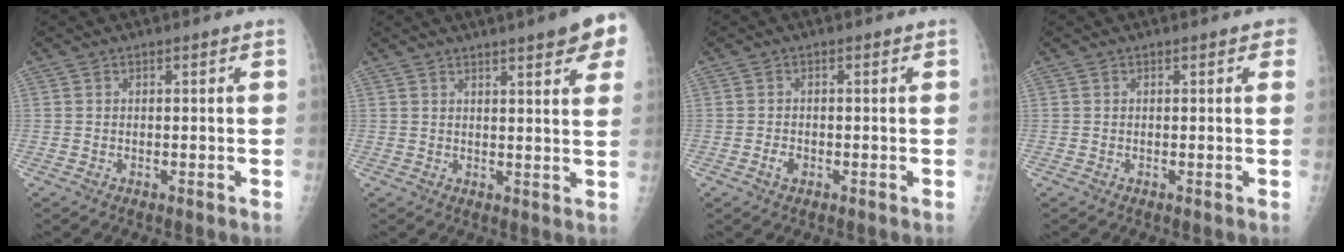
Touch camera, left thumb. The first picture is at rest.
{"total": 11.0, "force": [6.5, 1.9, 8.6], "torque": [-0.087, -0.016, 0.071]}
{"total": 1.7, "force": [-0.7, 1.2, 1.0], "torque": [-0.017, 0.002, -0.013]}
{"total": 1.6, "force": [0.8, 0.7, 1.1], "torque": [0.001, 0.001, 0.004]}